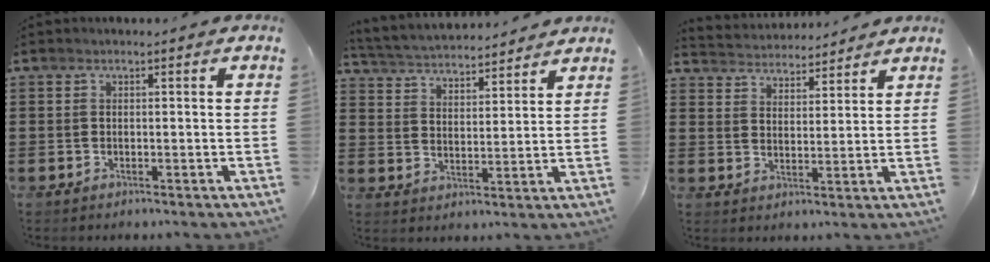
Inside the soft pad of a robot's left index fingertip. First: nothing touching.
{"total": 3.8, "force": [3.8, 0.2, 0.2], "torque": [-0.026, -0.026, 0.061]}
{"total": 3.6, "force": [3.5, 0.4, -0.5], "torque": [-0.008, -0.021, 0.061]}